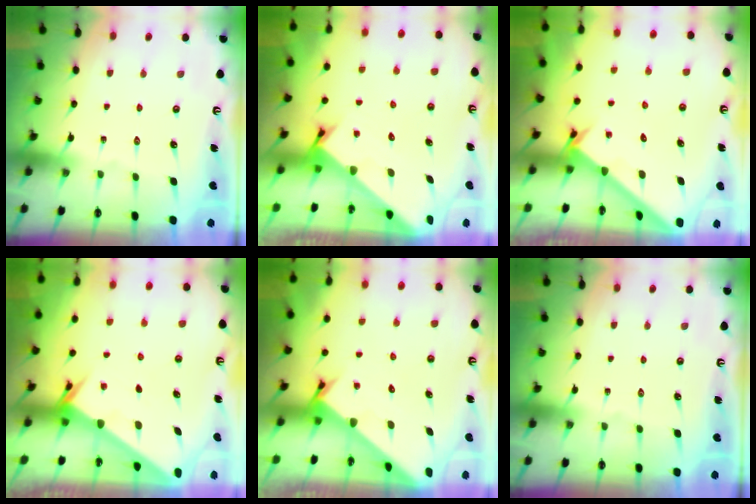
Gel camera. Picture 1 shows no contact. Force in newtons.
{"total": 2.6, "press": 2.6, "slide": 0.3}
{"total": 2.1, "press": 2.1, "slide": 0.2}
{"total": 2.0, "press": 2.0, "slide": 0.1}
{"total": 2.2, "press": 2.2, "slide": 0.2}
{"total": 0.0}